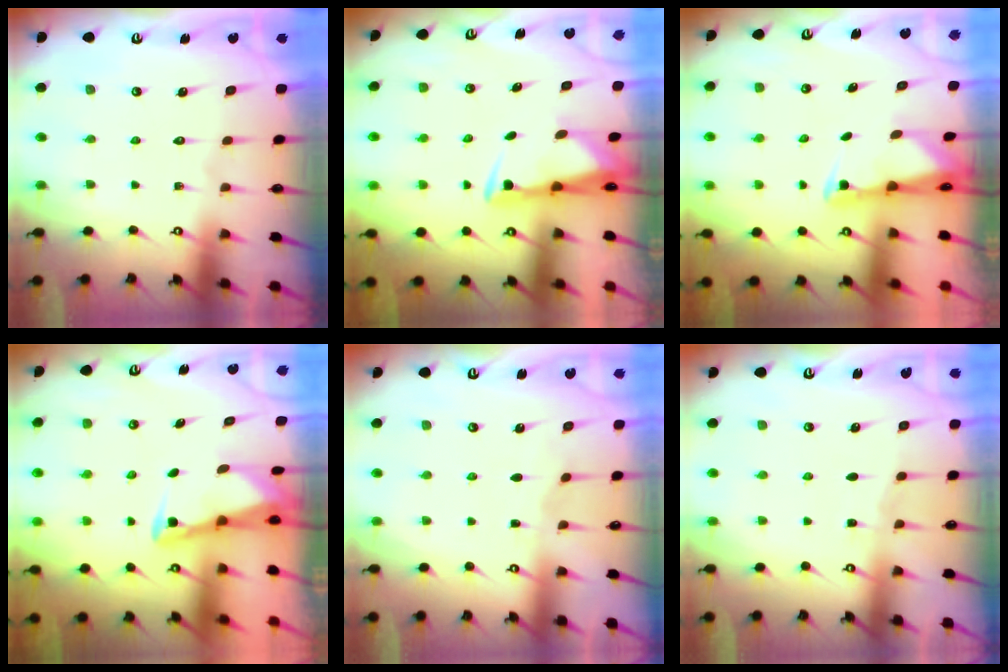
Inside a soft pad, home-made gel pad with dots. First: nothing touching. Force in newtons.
{"total": 3.0, "press": 2.8, "slide": 0.9}
{"total": 2.1, "press": 2.0, "slide": 0.3}
{"total": 3.0, "press": 2.9, "slide": 0.4}
{"total": 2.4, "press": 2.4, "slide": 0.3}
{"total": 3.0, "press": 3.0, "slide": 0.4}